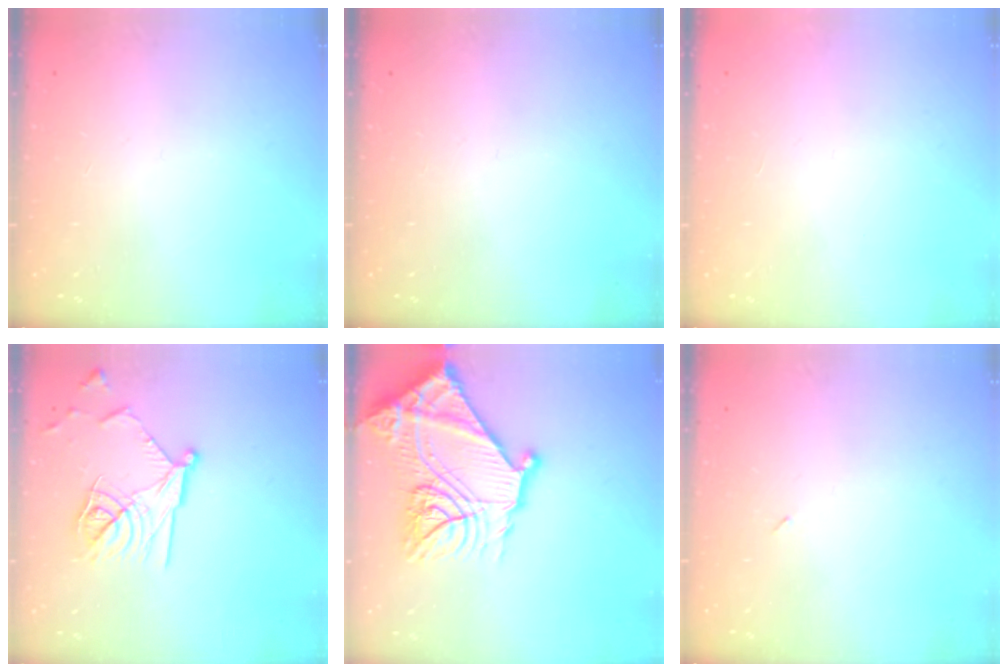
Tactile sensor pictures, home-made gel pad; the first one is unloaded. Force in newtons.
{"total": 0.0}
{"total": 1.5, "press": 1.5, "slide": 0.1}
{"total": 16.1, "press": 16.1, "slide": 0.6}
{"total": 28.8, "press": 28.7, "slide": 2.7}
{"total": 2.1, "press": 1.9, "slide": 1.0}